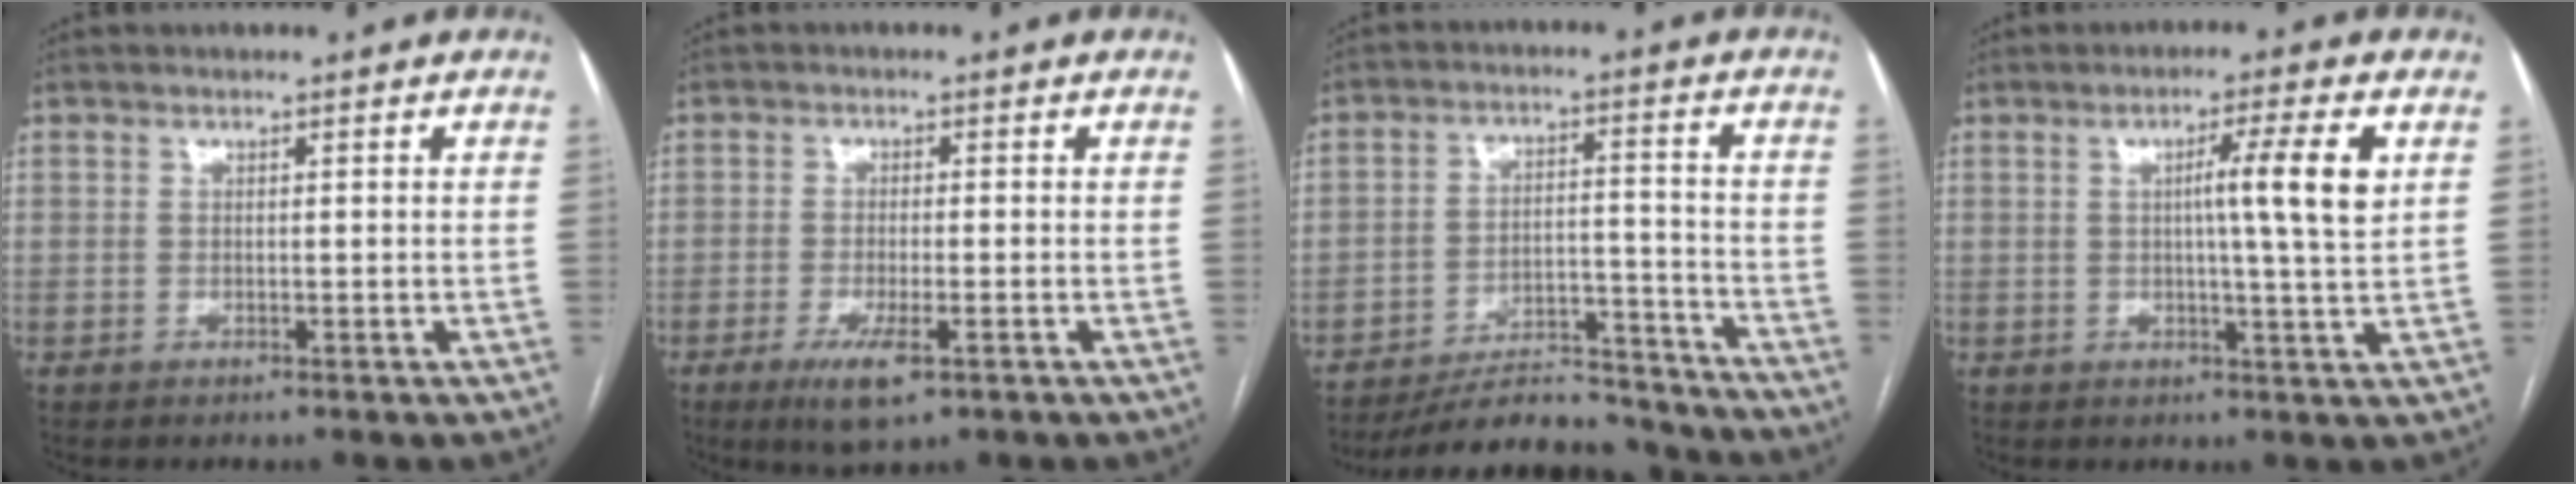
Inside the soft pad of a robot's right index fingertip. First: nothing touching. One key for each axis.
{"total": 5.5, "fx": -2.9, "fy": 1.1, "fz": 4.6, "tx": -0.088, "ty": -0.011, "tz": -0.045}
{"total": 12.6, "fx": -12.1, "fy": 2.7, "fz": 2.1, "tx": -0.019, "ty": 0.028, "tz": -0.183}
{"total": 7.3, "fx": 1.7, "fy": -1.0, "fz": 7.0, "tx": -0.110, "ty": 0.000, "tz": 0.026}